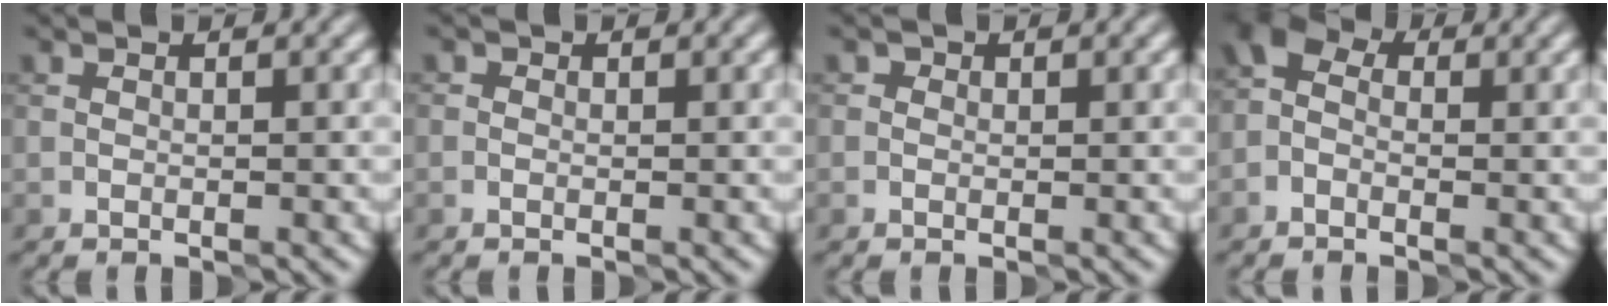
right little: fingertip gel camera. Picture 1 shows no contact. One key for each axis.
{"total": 0.0}
{"total": 0.5, "fx": 0.1, "fy": 0.5, "fz": 0.2, "tx": 0.000, "ty": -0.004, "tz": -0.005}
{"total": 2.4, "fx": -0.3, "fy": 1.8, "fz": 1.6, "tx": -0.034, "ty": 0.011, "tz": -0.018}